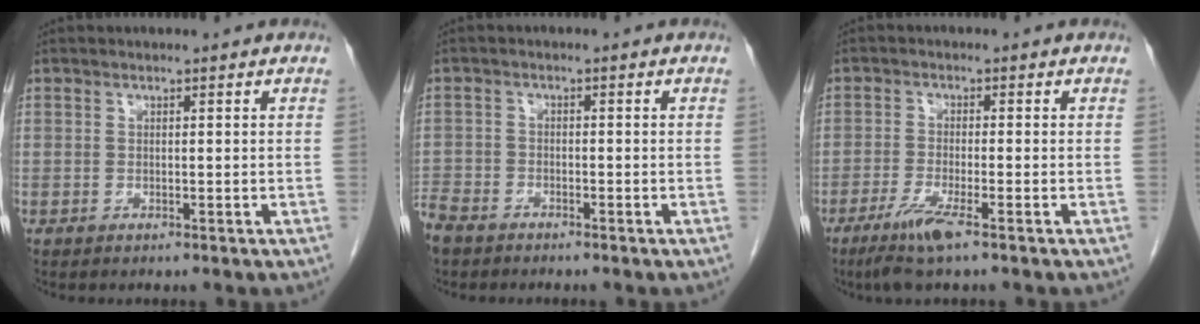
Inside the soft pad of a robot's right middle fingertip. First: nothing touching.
{"total": 5.2, "force": [-4.4, 2.2, 1.6], "torque": [-0.031, -0.007, -0.086]}
{"total": 5.4, "force": [-3.4, 0.0, 4.2], "torque": [-0.090, -0.017, -0.066]}